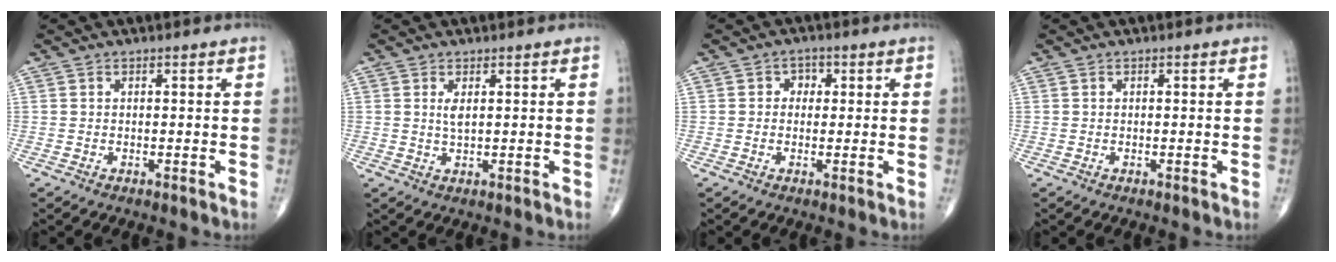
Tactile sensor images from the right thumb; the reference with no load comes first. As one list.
[{"total": 1.9, "force": [0.6, 0.6, 1.7], "torque": [-0.030, -0.007, 0.015]}, {"total": 2.4, "force": [0.4, 2.1, 1.1], "torque": [0.004, 0.005, -0.002]}, {"total": 0.0}]